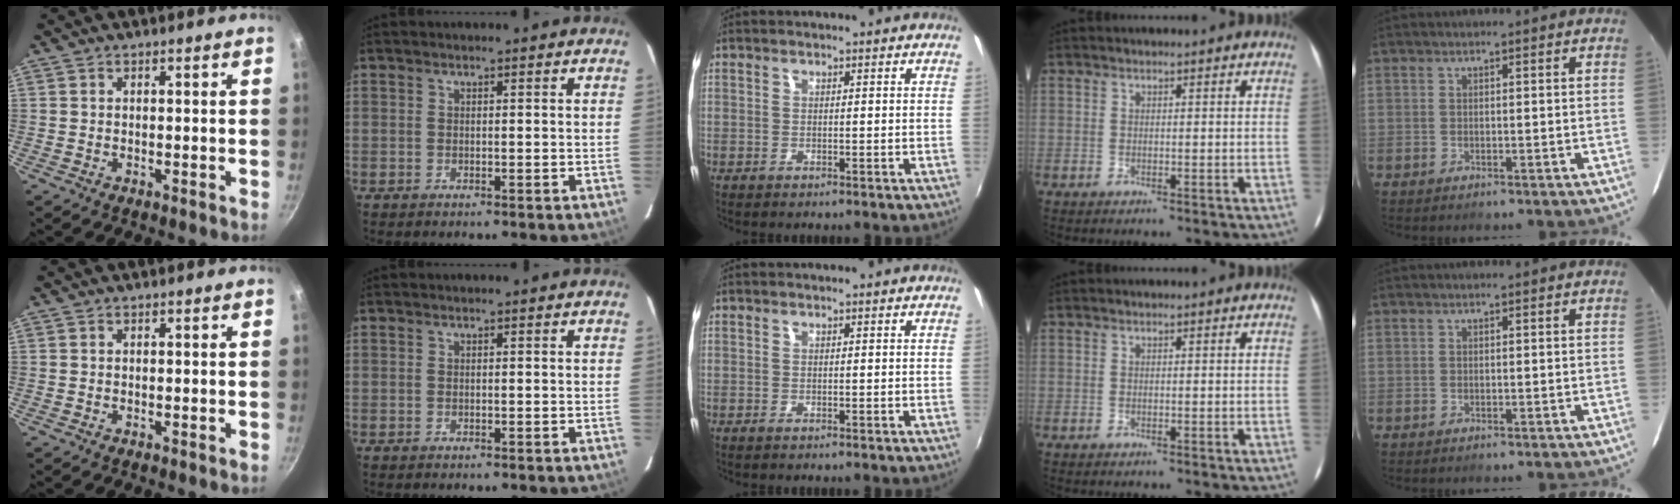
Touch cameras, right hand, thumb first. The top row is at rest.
{}